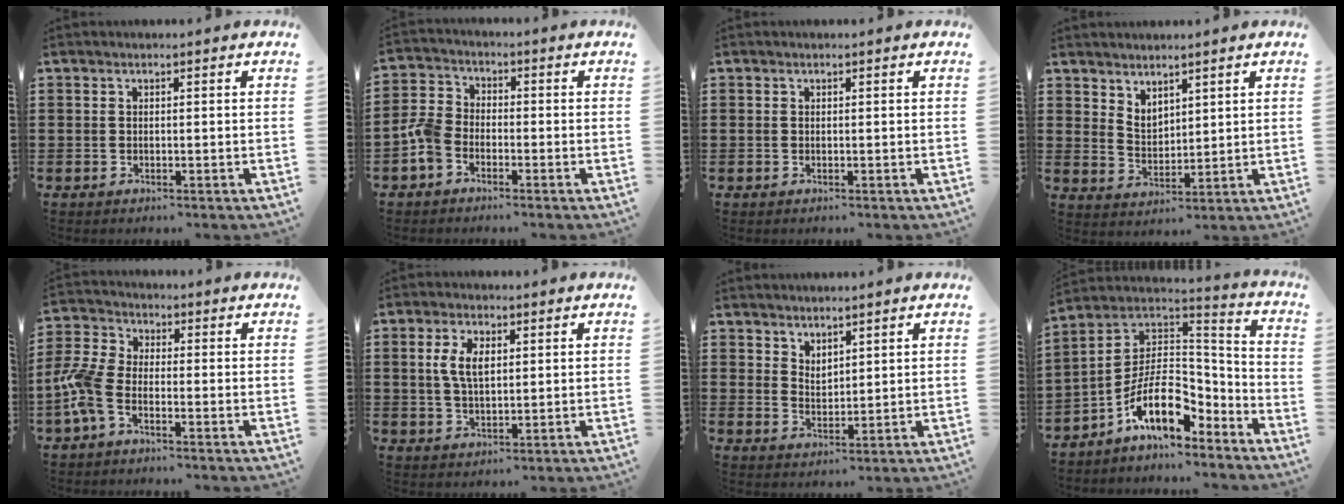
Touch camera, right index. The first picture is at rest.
{"total": 4.6, "force": [-2.9, 2.8, 2.2], "torque": [-0.076, -0.002, -0.067]}
{"total": 0.0}
{"total": 3.4, "force": [3.1, 1.5, 0.2], "torque": [-0.014, -0.003, 0.059]}
{"total": 5.8, "force": [-3.3, 2.5, 4.1], "torque": [-0.130, -0.016, -0.075]}
{"total": 5.0, "force": [1.1, 2.5, 4.2], "torque": [-0.095, 0.008, 0.016]}
{"total": 2.6, "force": [2.5, 0.8, -0.2], "torque": [-0.002, -0.002, 0.049]}
{"total": 10.9, "force": [-5.5, 5.2, 7.8], "torque": [-0.154, -0.006, -0.106]}